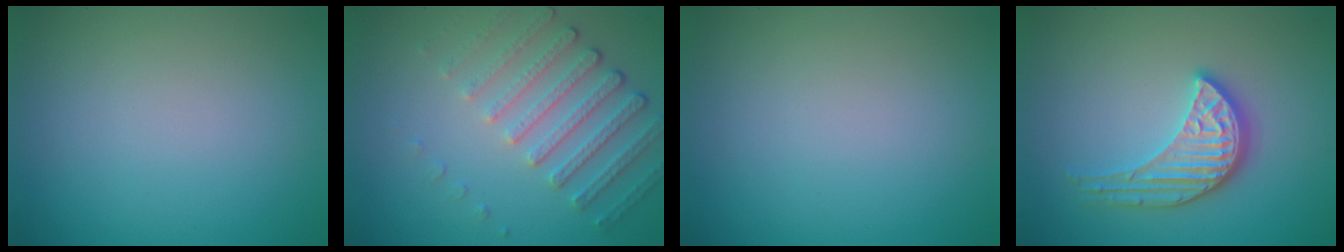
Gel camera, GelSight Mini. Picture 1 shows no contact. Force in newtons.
{"total": 4.8, "press": 3.4, "slide": 3.3}
{"total": 0.0}
{"total": 3.9, "press": 3.5, "slide": 1.6}